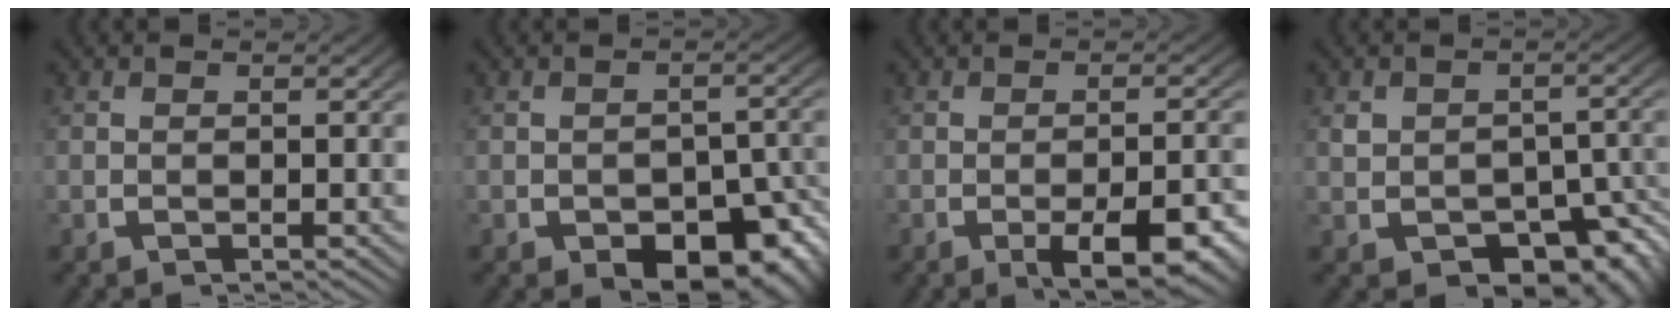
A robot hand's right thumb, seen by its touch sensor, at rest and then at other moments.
{"total": 7.1, "force": [-3.0, 4.1, 5.0], "torque": [-0.071, -0.038, -0.027]}
{"total": 6.1, "force": [-2.7, 2.6, 4.8], "torque": [-0.072, -0.017, -0.034]}
{"total": 6.7, "force": [-3.0, 4.4, 4.0], "torque": [-0.067, -0.035, -0.027]}